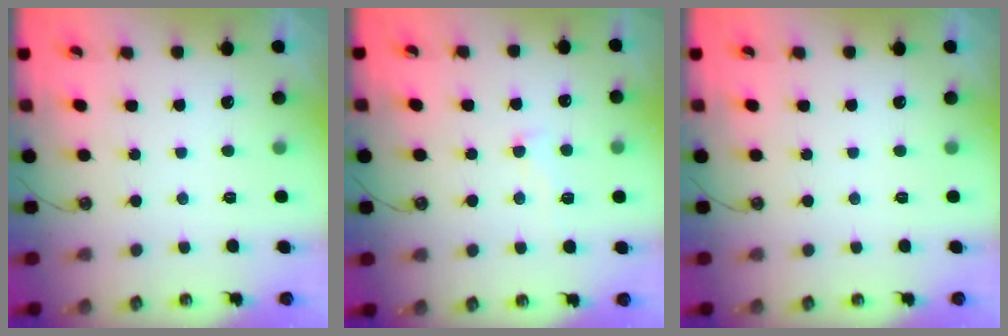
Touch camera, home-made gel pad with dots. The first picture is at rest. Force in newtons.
{"total": 0.6, "press": 0.3, "slide": 0.5}
{"total": 0.0}